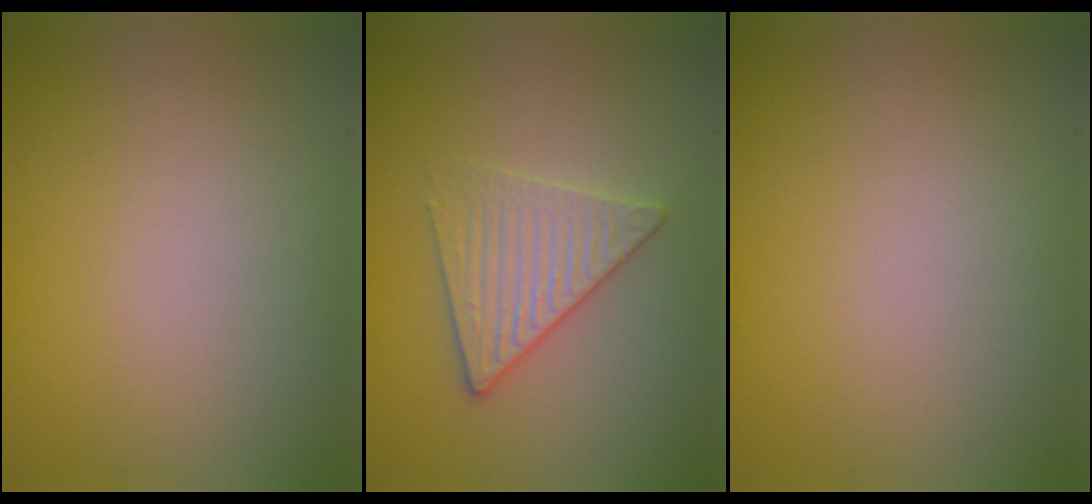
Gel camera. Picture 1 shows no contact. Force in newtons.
{"total": 3.4, "press": 3.1, "slide": 1.3}
{"total": 0.0}